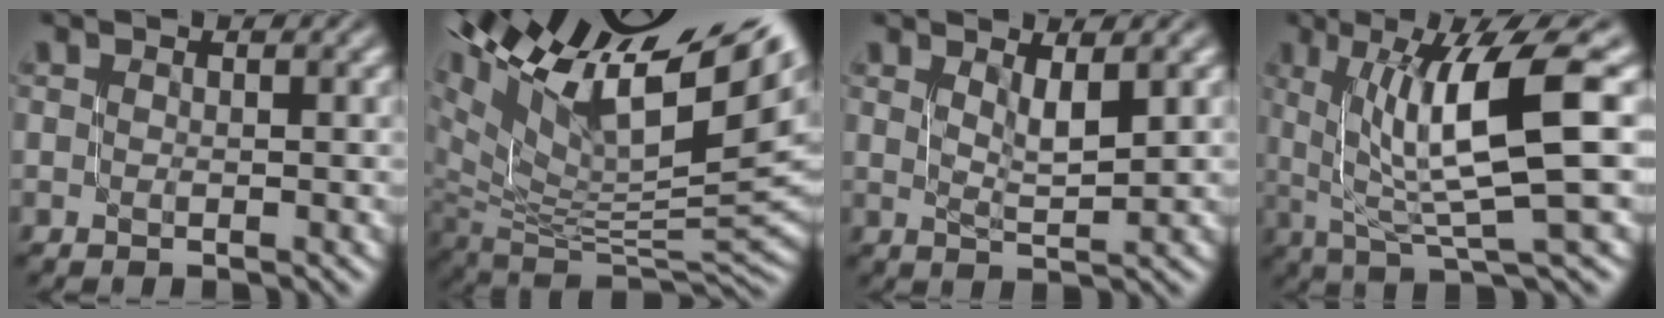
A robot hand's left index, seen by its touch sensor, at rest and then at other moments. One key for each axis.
{"total": 16.6, "fx": 9.3, "fy": 6.2, "fz": 12.2, "tx": -0.215, "ty": 0.021, "tz": 0.176}
{"total": 2.2, "fx": 1.1, "fy": 0.5, "fz": 1.9, "tx": -0.031, "ty": -0.007, "tz": 0.021}
{"total": 9.5, "fx": 1.8, "fy": 2.0, "fz": 9.1, "tx": -0.125, "ty": 0.000, "tz": 0.036}